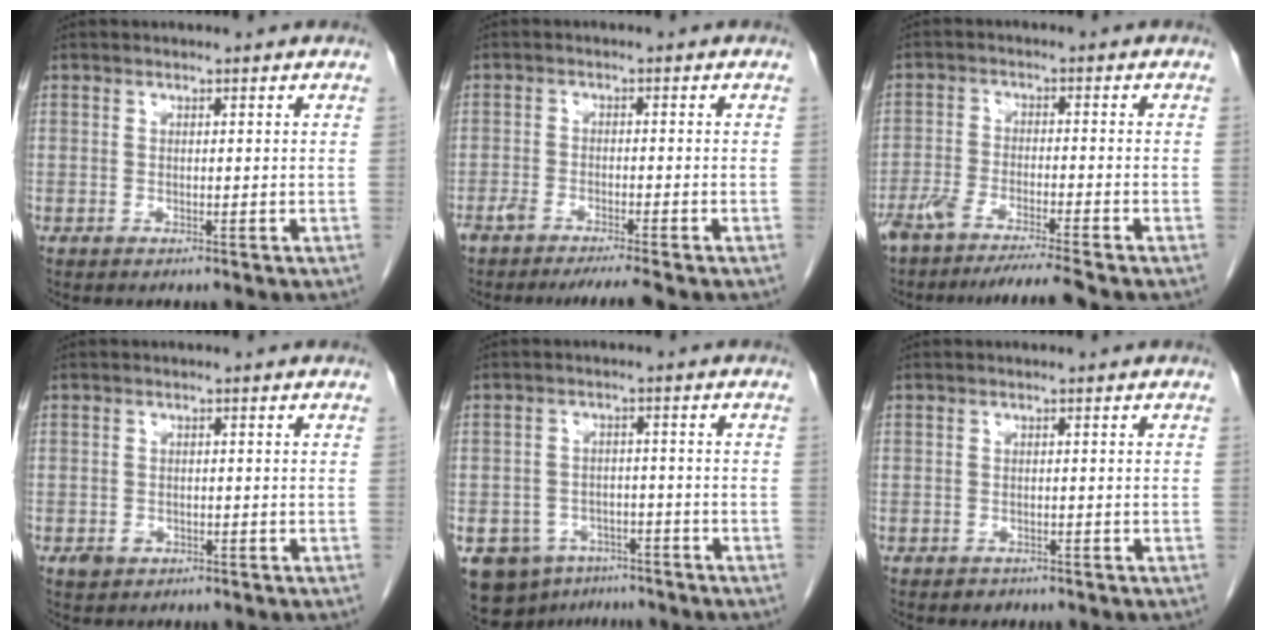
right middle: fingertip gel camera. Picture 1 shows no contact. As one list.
[{"total": 5.4, "force": [-4.4, -0.1, 3.0], "torque": [-0.045, -0.007, -0.070]}, {"total": 8.8, "force": [-7.5, -1.0, 4.5], "torque": [-0.062, -0.020, -0.123]}, {"total": 1.7, "force": [-0.8, 1.3, 0.7], "torque": [-0.012, 0.003, -0.005]}, {"total": 9.7, "force": [-6.0, 6.9, 3.3], "torque": [-0.067, 0.009, -0.086]}, {"total": 1.1, "force": [-0.8, 0.8, 0.1], "torque": [-0.005, 0.002, -0.009]}]